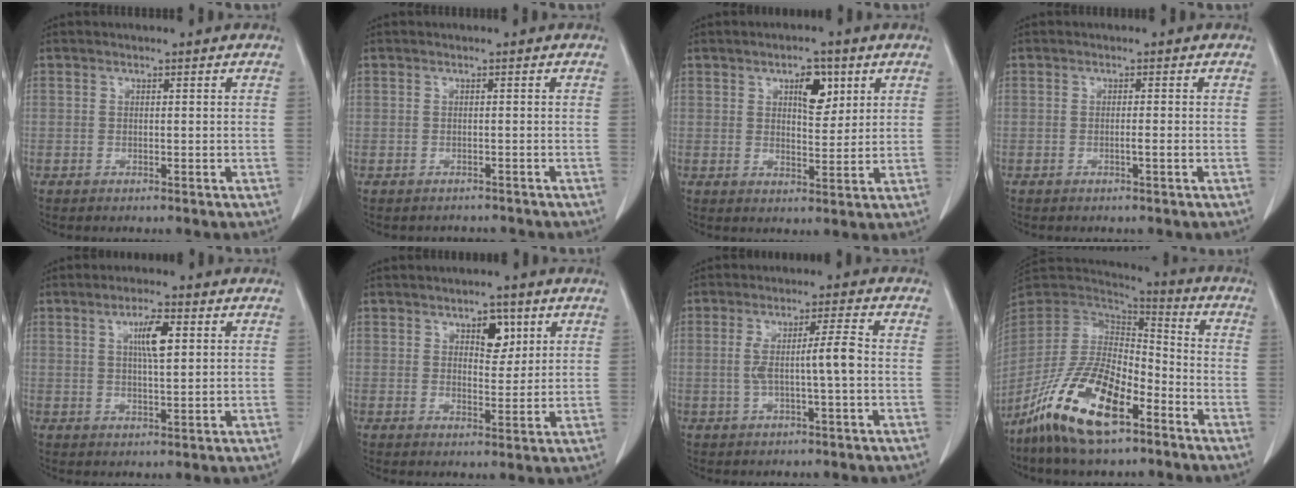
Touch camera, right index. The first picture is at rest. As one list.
[{"total": 2.1, "force": [-1.8, 1.1, -0.2], "torque": [-0.002, 0.003, -0.026]}, {"total": 5.4, "force": [2.5, 2.3, 4.2], "torque": [-0.064, 0.002, 0.040]}, {"total": 0.9, "force": [-0.4, -0.2, 0.8], "torque": [-0.017, 0.000, -0.006]}, {"total": 5.1, "force": [1.6, 0.9, 4.8], "torque": [-0.085, 0.001, 0.029]}, {"total": 4.5, "force": [2.2, 2.3, 3.1], "torque": [-0.042, 0.002, 0.034]}, {"total": 5.4, "force": [-0.5, -0.3, 5.4], "torque": [-0.100, 0.011, -0.007]}, {"total": 17.4, "force": [-9.9, 5.5, 13.1], "torque": [-0.269, -0.014, -0.187]}]